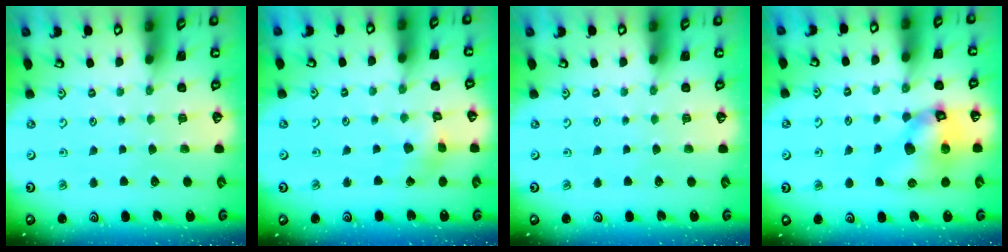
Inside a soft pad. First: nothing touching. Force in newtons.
{"total": 2.9, "press": 2.9, "slide": 0.3}
{"total": 0.0}
{"total": 12.9, "press": 12.8, "slide": 1.8}